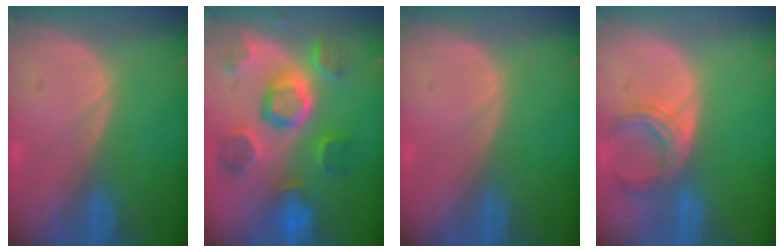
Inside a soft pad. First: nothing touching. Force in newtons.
{"total": 10.7, "press": 9.7, "slide": 4.4}
{"total": 0.0}
{"total": 4.9, "press": 4.9, "slide": 0.7}